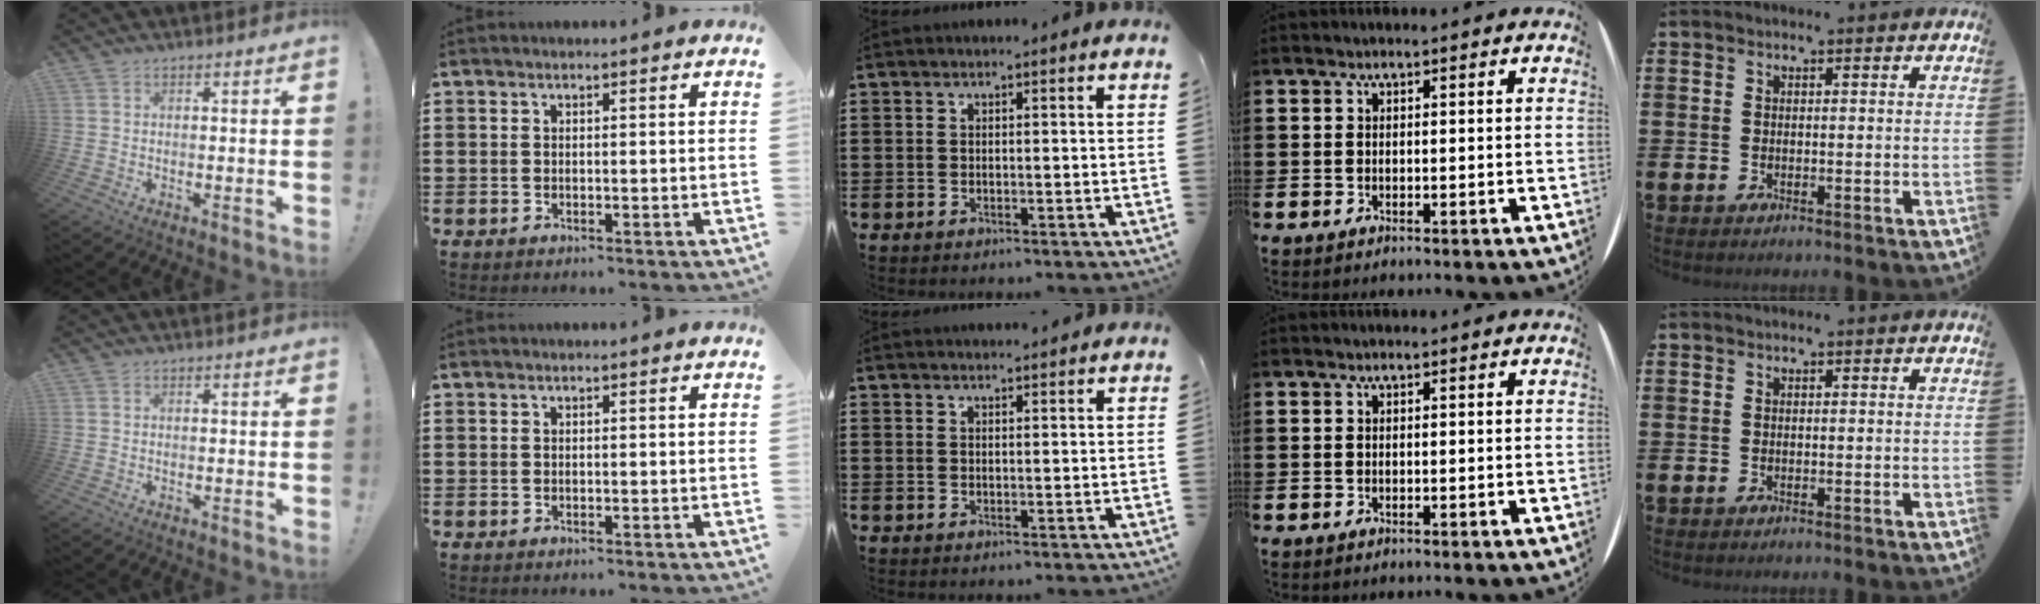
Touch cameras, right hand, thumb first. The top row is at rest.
{"middle": {"total": 1.2, "force": [1.2, -0.1, 0.0], "torque": [-0.003, -0.003, 0.024]}}